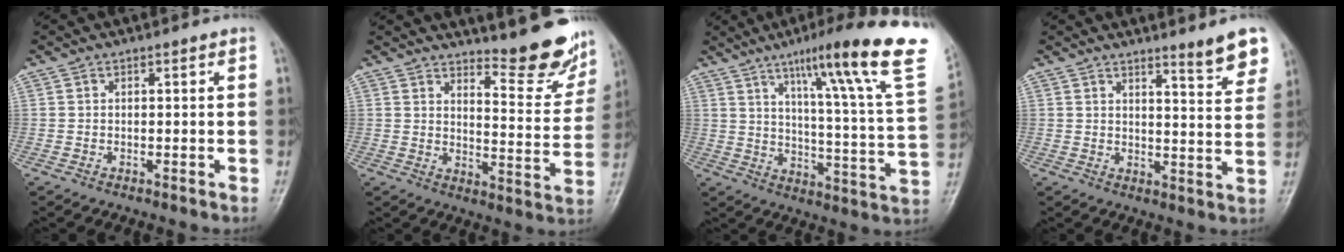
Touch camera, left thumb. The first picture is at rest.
{"total": 12.0, "force": [10.5, 2.3, 5.2], "torque": [-0.044, -0.100, 0.137]}
{"total": 25.1, "force": [14.5, 2.3, 20.4], "torque": [-0.279, -0.051, 0.203]}
{"total": 7.1, "force": [5.2, 0.8, 4.7], "torque": [-0.050, -0.039, 0.071]}